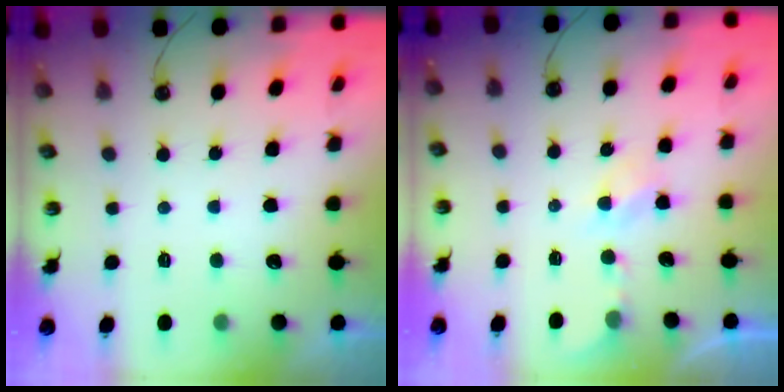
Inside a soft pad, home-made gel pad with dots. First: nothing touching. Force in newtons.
{"total": 3.9, "press": 3.8, "slide": 0.6}